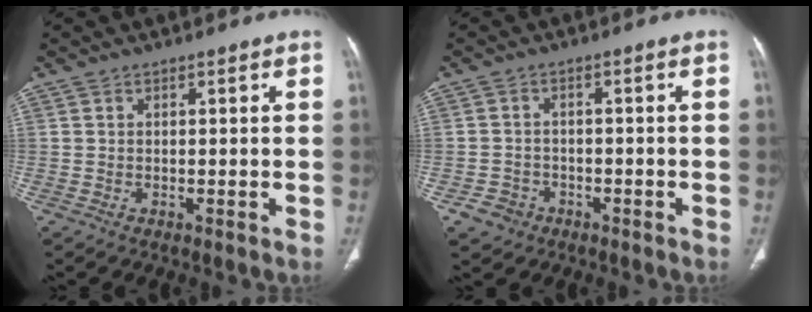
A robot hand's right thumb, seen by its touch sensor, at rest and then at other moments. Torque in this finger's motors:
{"motor_torque": [1.43, 1.65, -0.20, -0.23, 0.04]}